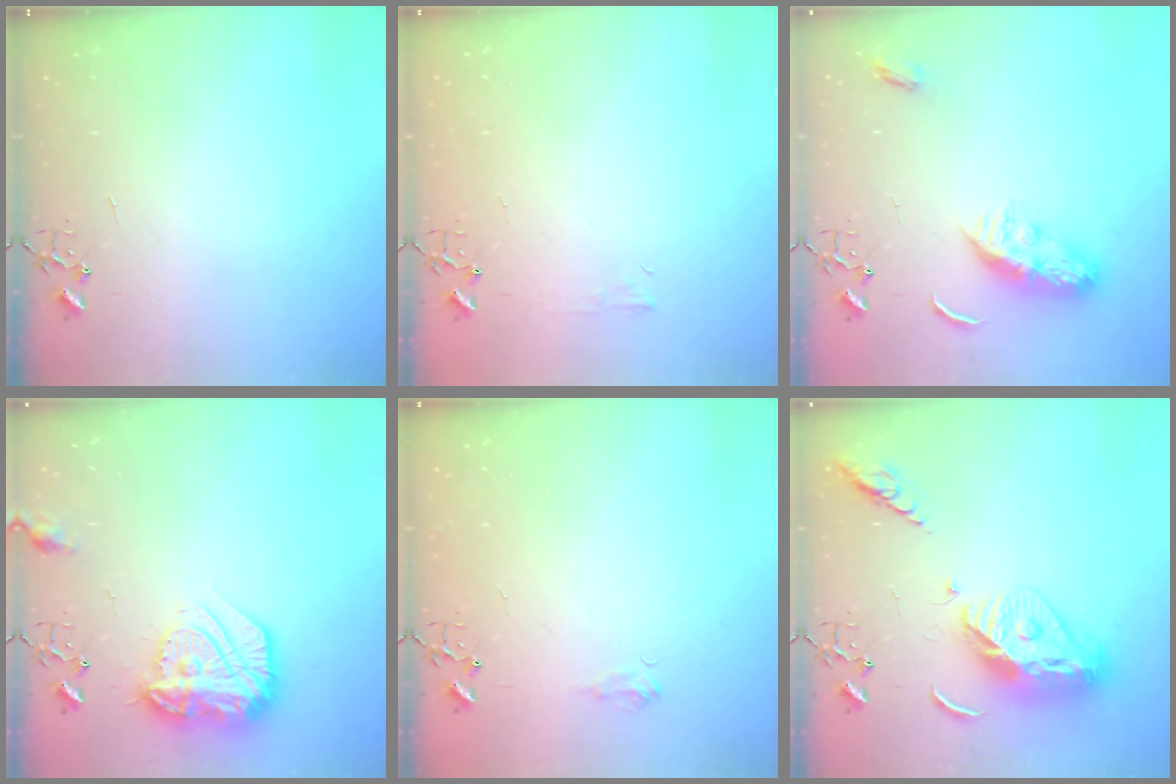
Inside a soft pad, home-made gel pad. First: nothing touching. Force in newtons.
{"total": 4.8, "press": 4.7, "slide": 0.7}
{"total": 9.5, "press": 9.5, "slide": 0.2}
{"total": 18.4, "press": 18.3, "slide": 1.4}
{"total": 6.0, "press": 5.9, "slide": 0.7}
{"total": 15.9, "press": 15.8, "slide": 1.5}